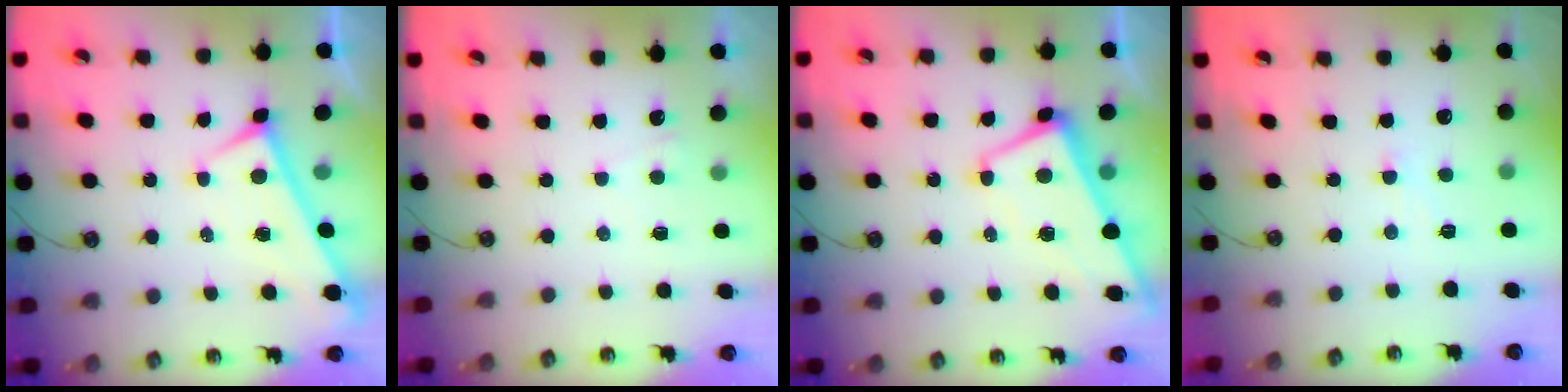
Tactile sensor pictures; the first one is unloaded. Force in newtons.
{"total": 1.4, "press": 1.3, "slide": 0.3}
{"total": 1.0, "press": 0.5, "slide": 0.8}
{"total": 2.0, "press": 2.0, "slide": 0.2}